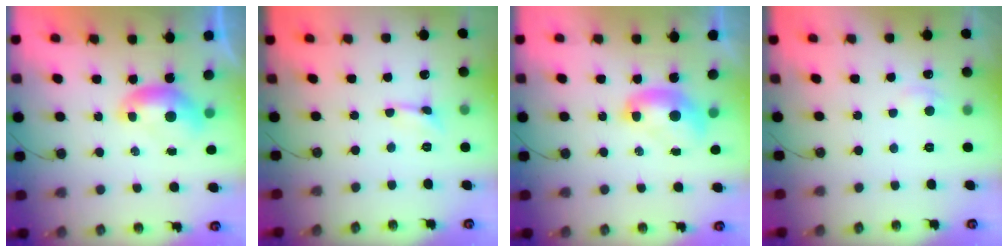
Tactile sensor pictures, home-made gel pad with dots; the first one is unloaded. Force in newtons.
{"total": 0.0}
{"total": 2.1, "press": 2.1, "slide": 0.2}
{"total": 1.3, "press": 1.2, "slide": 0.5}